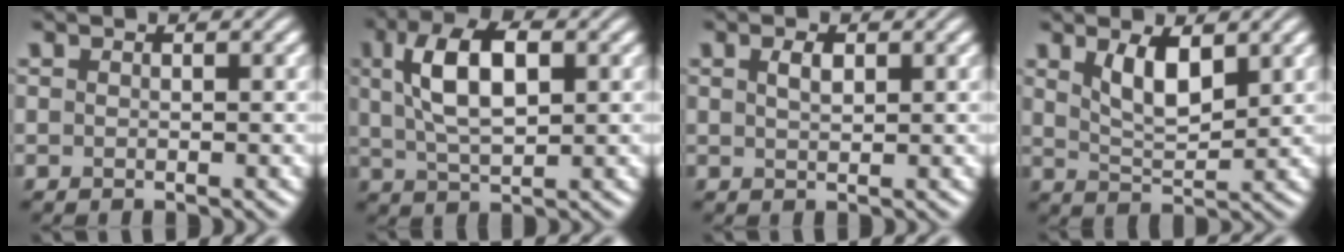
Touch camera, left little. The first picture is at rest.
{"total": 6.9, "force": [1.9, 3.2, 5.9], "torque": [-0.113, 0.013, 0.032]}
{"total": 1.5, "force": [0.7, 0.6, 1.2], "torque": [-0.026, 0.003, 0.015]}
{"total": 4.0, "force": [2.0, 1.5, 3.2], "torque": [-0.066, -0.005, 0.040]}